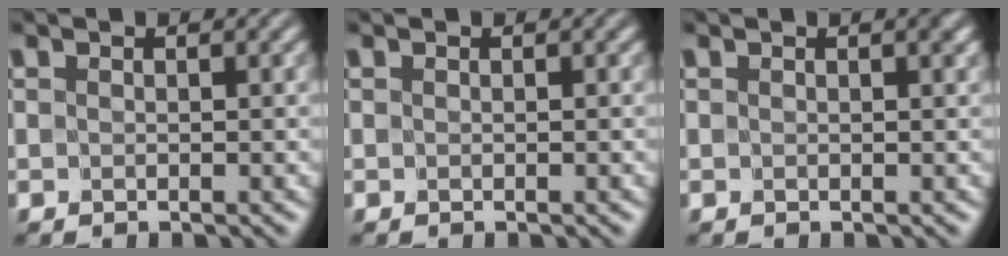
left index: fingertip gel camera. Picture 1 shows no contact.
{"total": 0.0}
{"total": 0.7, "force": [0.3, 0.2, 0.6], "torque": [-0.005, -0.001, 0.003]}